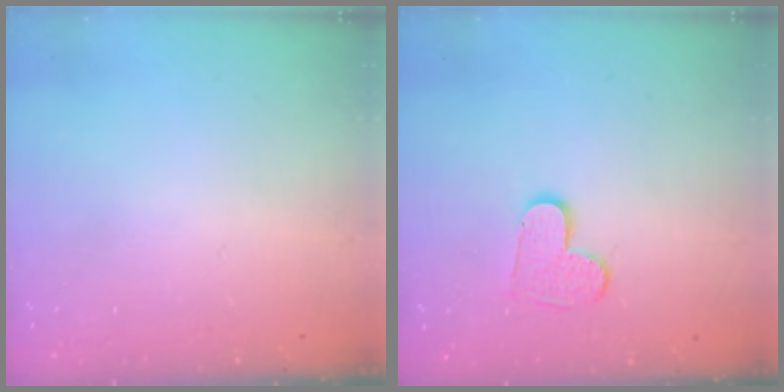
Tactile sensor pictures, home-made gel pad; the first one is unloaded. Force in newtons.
{"total": 5.7, "press": 5.7, "slide": 0.3}